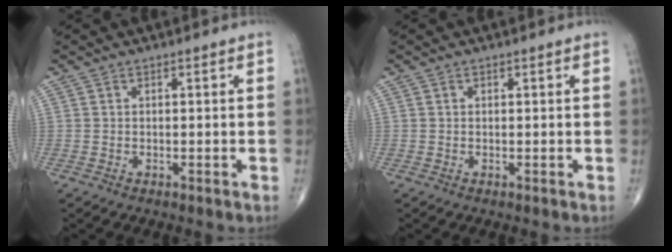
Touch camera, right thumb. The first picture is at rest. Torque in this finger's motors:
{"motor_torque": [0.36, -0.52, -0.03, 0.04, 0.04]}